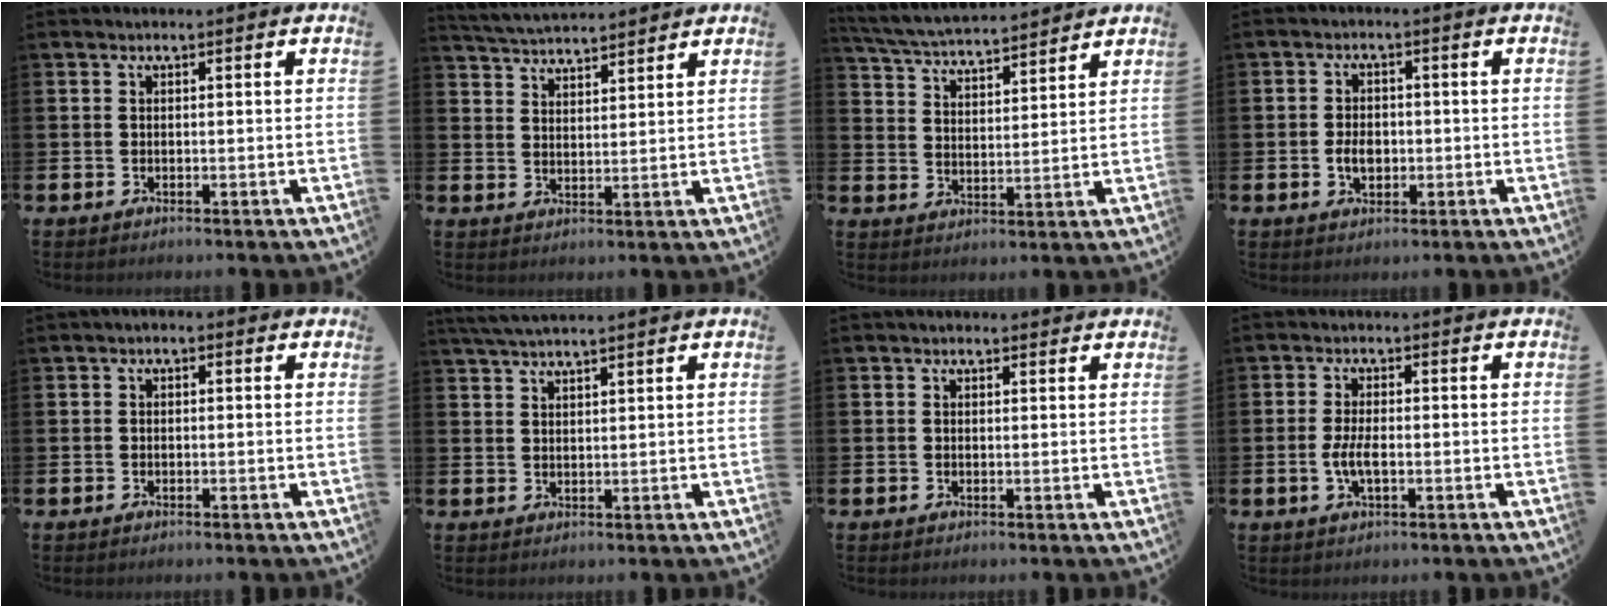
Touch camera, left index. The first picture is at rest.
{"total": 4.5, "force": [4.4, 0.4, -0.1], "torque": [-0.014, -0.025, 0.080]}
{"total": 5.3, "force": [5.2, 0.3, 0.8], "torque": [-0.036, -0.040, 0.090]}
{"total": 3.2, "force": [-0.5, 2.2, 2.2], "torque": [-0.020, -0.005, -0.017]}
{"total": 0.9, "force": [-0.6, 0.5, 0.4], "torque": [-0.014, 0.006, -0.013]}
{"total": 3.2, "force": [3.0, 0.0, 1.2], "torque": [-0.030, -0.003, 0.057]}
{"total": 0.8, "force": [0.5, 0.6, 0.2], "torque": [-0.004, 0.008, 0.008]}
{"total": 3.3, "force": [-0.7, 1.3, 3.0], "torque": [-0.054, -0.002, -0.017]}